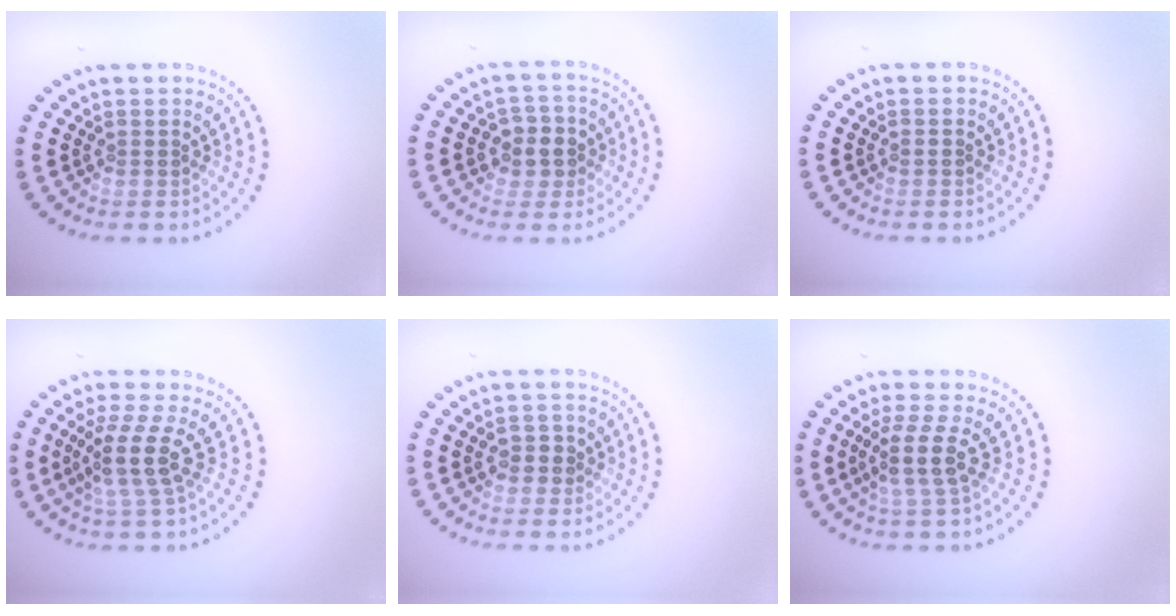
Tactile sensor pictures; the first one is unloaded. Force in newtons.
{"total": 2.8, "press": 2.7, "slide": 0.8}
{"total": 0.5, "press": 0.5, "slide": 0.1}
{"total": 3.7, "press": 2.8, "slide": 2.4}
{"total": 1.5, "press": 1.4, "slide": 0.2}
{"total": 3.1, "press": 2.4, "slide": 2.0}